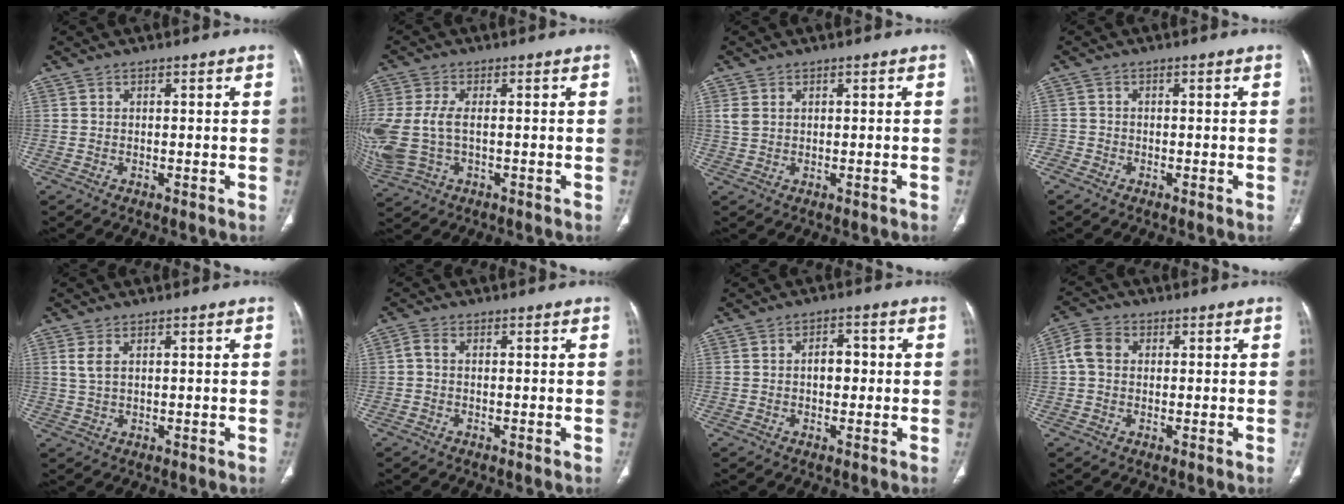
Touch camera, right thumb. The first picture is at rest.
{"total": 11.7, "force": [-0.8, 7.1, 9.3], "torque": [-0.247, 0.000, -0.003]}
{"total": 2.0, "force": [0.4, 1.4, 1.3], "torque": [-0.031, 0.009, 0.017]}
{"total": 2.0, "force": [-1.2, 1.5, 0.0], "torque": [0.001, 0.007, -0.030]}
{"total": 3.3, "force": [1.2, 1.8, 2.5], "torque": [-0.060, 0.004, 0.032]}
{"total": 1.7, "force": [-0.1, 1.0, 1.3], "torque": [-0.030, 0.003, -0.005]}
{"total": 3.9, "force": [0.1, 2.6, 2.9], "torque": [-0.034, 0.014, 0.000]}
{"total": 5.1, "force": [0.7, 4.0, 3.1], "torque": [-0.062, 0.014, 0.009]}